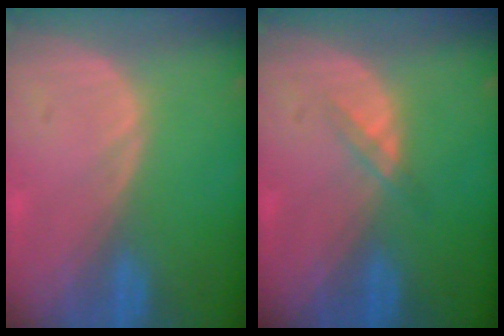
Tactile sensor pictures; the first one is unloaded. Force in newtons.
{"total": 1.5, "press": 1.5, "slide": 0.1}